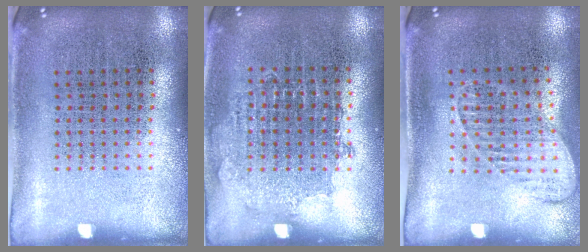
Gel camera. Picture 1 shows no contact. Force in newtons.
{"total": 0.8, "press": 0.8, "slide": 0.2}
{"total": 1.4, "press": 1.2, "slide": 0.8}